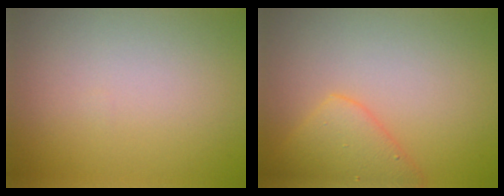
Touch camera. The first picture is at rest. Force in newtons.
{"total": 2.9, "press": 2.9, "slide": 0.0}